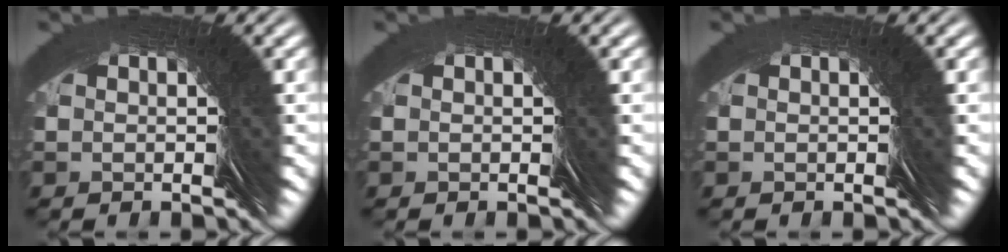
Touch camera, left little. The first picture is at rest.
{"total": 0.0}
{"total": 0.0}